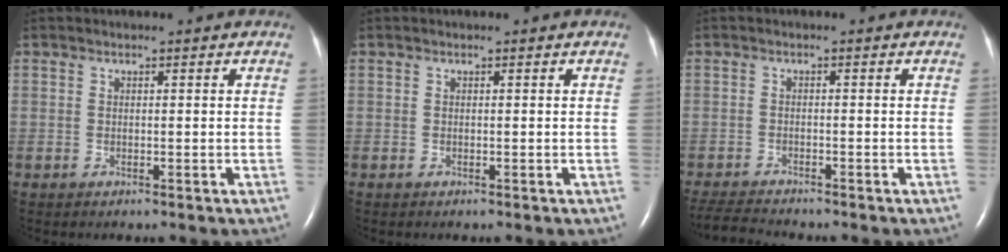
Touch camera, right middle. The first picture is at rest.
{"total": 0.0}
{"total": 4.7, "force": [-4.6, -0.2, 1.0], "torque": [-0.021, -0.021, -0.080]}